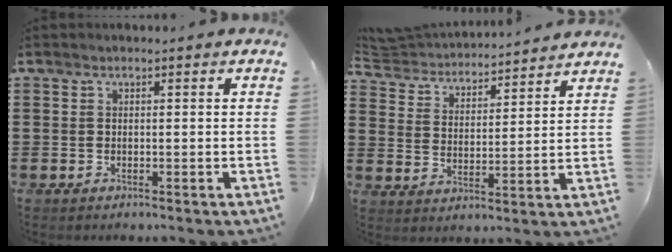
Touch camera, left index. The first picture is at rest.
{"total": 3.8, "force": [3.8, 0.3, 0.0], "torque": [-0.026, -0.031, 0.059]}